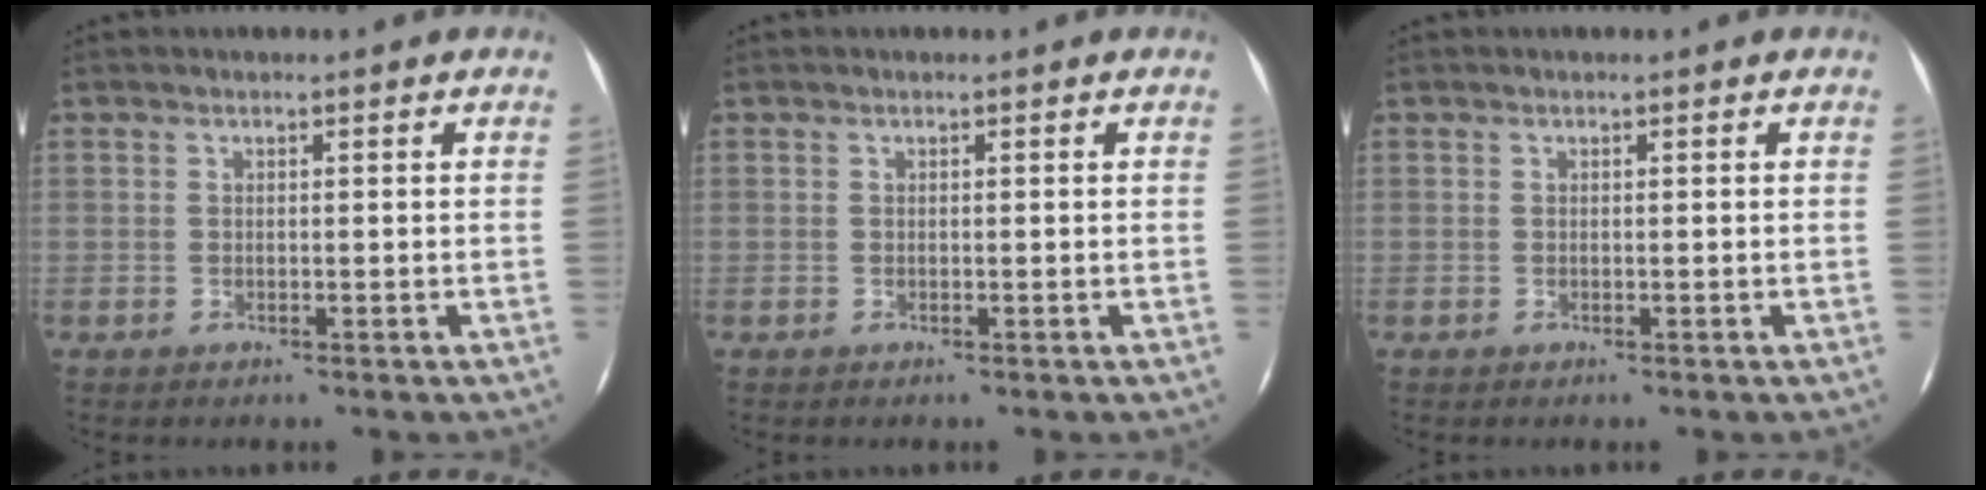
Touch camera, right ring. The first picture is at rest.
{"total": 0.0}
{"total": 0.0}